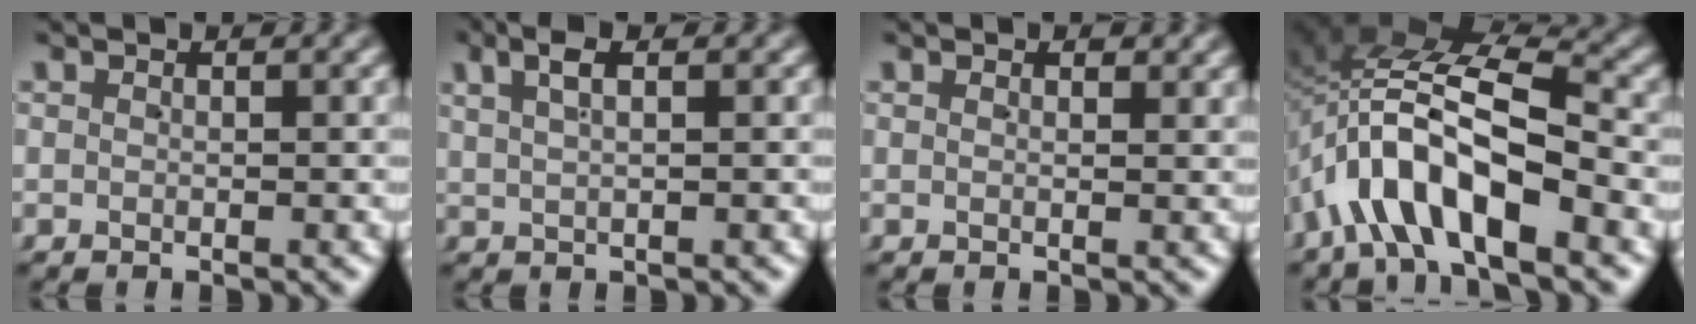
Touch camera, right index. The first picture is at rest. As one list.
[{"total": 2.9, "force": [1.7, 0.7, 2.2], "torque": [-0.036, 0.016, 0.027]}, {"total": 0.9, "force": [0.7, 0.4, 0.5], "torque": [-0.002, -0.002, 0.010]}, {"total": 11.5, "force": [0.3, 7.2, 9.0], "torque": [-0.182, 0.003, -0.007]}]